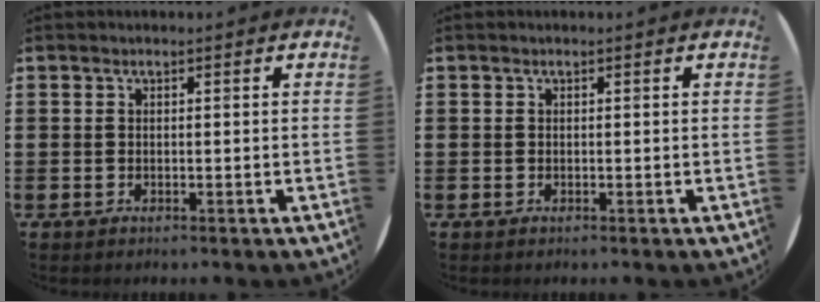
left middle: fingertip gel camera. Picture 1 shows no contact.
{"total": 0.0}